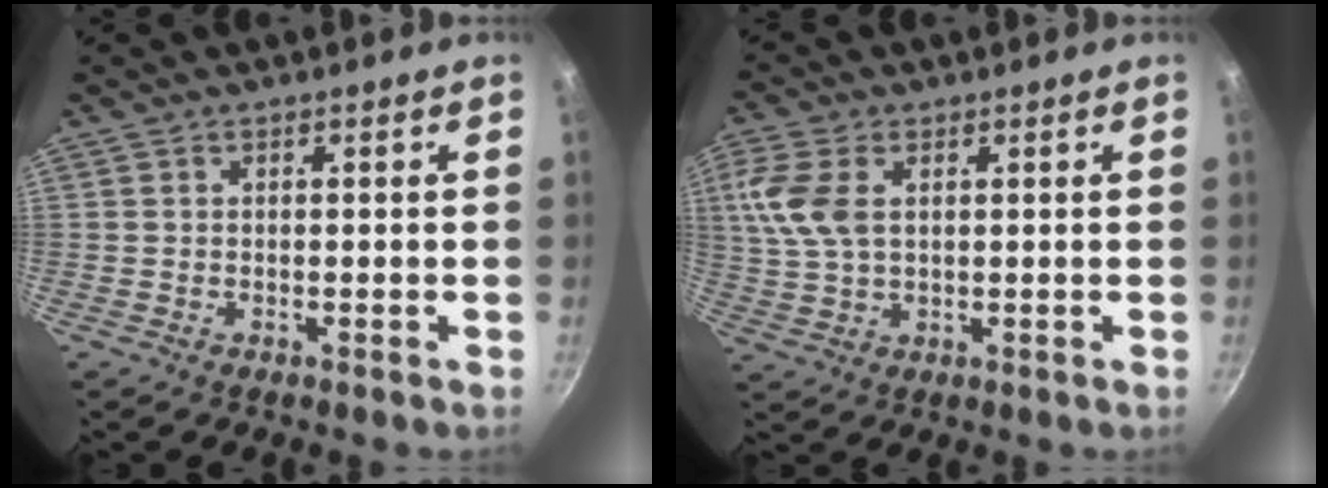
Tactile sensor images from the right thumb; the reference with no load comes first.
{"total": 8.8, "force": [2.1, 5.3, 6.7], "torque": [-0.146, 0.006, 0.041]}